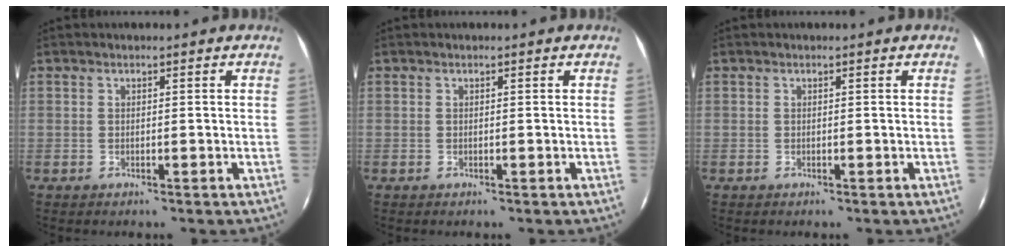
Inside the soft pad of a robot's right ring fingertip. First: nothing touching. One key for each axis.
{"total": 0.0}
{"total": 0.0}